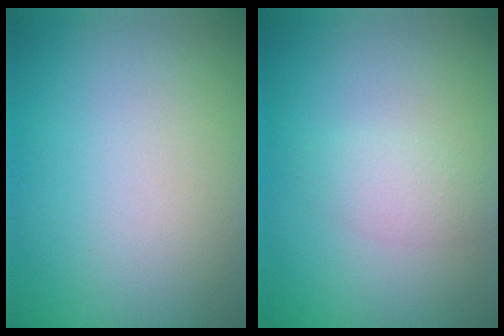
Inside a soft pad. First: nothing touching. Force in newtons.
{"total": 2.3, "press": 2.3, "slide": 0.0}